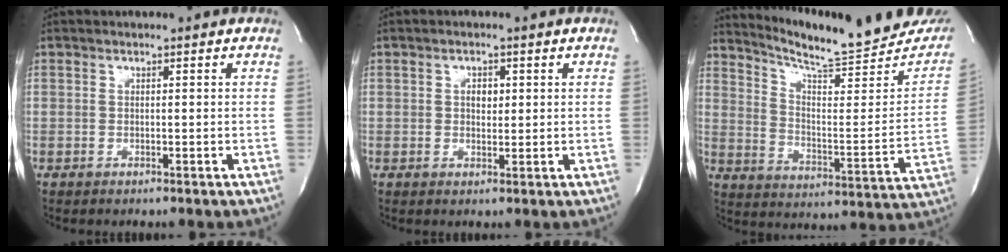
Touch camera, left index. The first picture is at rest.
{"total": 2.1, "force": [0.5, 1.3, 1.5], "torque": [-0.025, 0.000, 0.008]}
{"total": 21.6, "force": [19.9, 2.1, 8.3], "torque": [-0.127, -0.066, 0.271]}